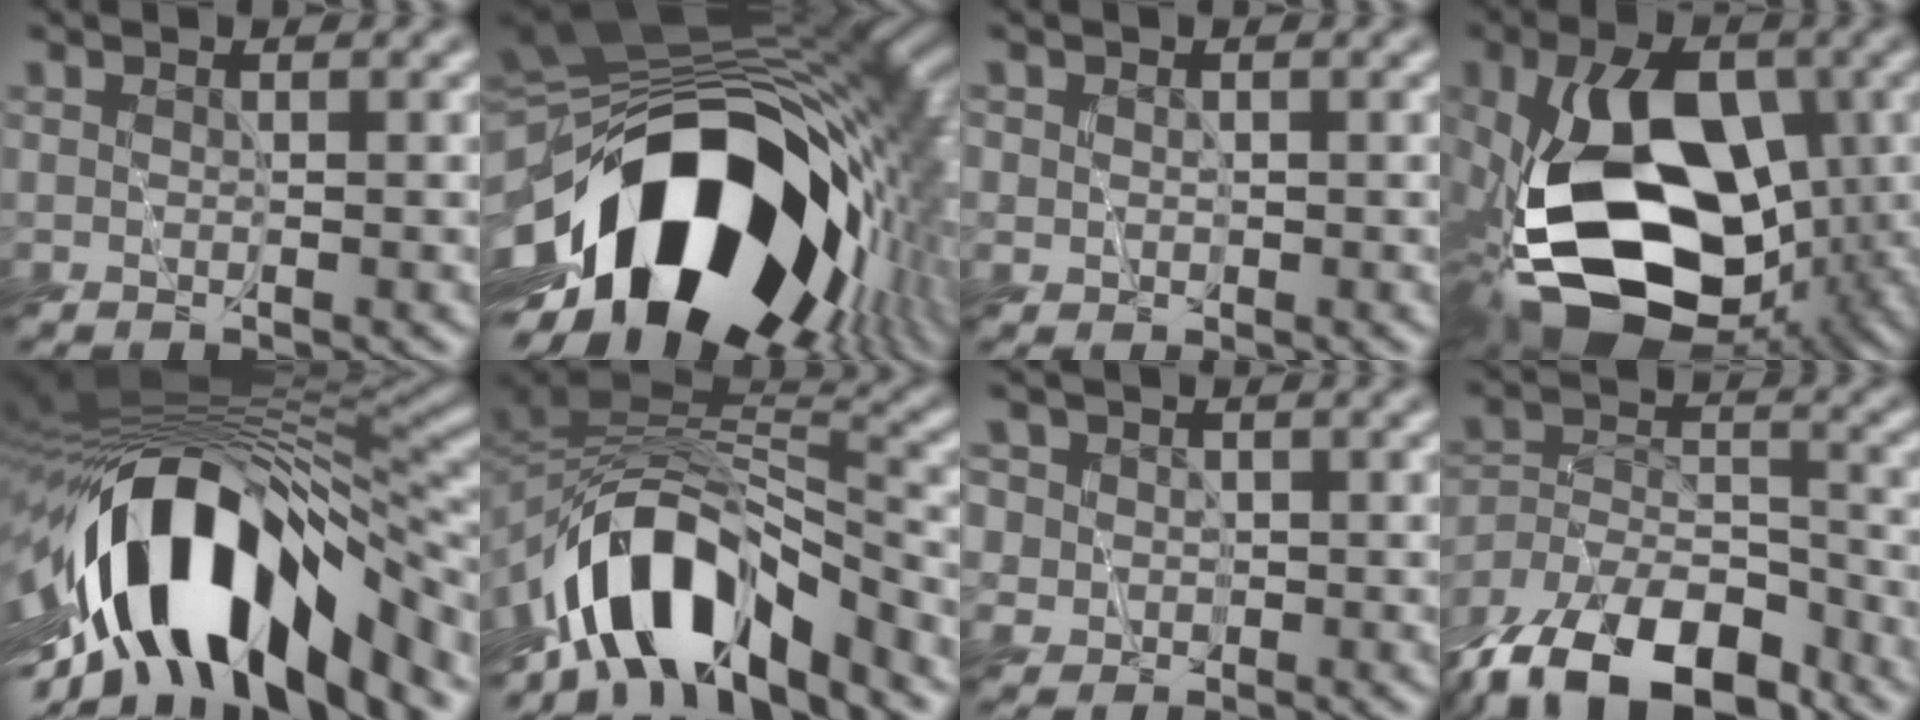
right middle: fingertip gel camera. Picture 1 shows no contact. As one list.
[{"total": 18.8, "force": [-5.2, 11.5, 13.9], "torque": [-0.243, -0.018, -0.083]}, {"total": 1.0, "force": [0.3, 0.9, 0.0], "torque": [0.004, -0.001, 0.004]}, {"total": 15.3, "force": [-3.5, 9.3, 11.6], "torque": [-0.215, -0.019, -0.057]}, {"total": 14.6, "force": [-6.2, 5.8, 11.8], "torque": [-0.200, 0.011, -0.104]}, {"total": 10.4, "force": [-6.9, 4.2, 6.5], "torque": [-0.098, 0.007, -0.131]}, {"total": 4.7, "force": [0.9, 4.4, 1.3], "torque": [-0.035, 0.023, -0.002]}, {"total": 13.5, "force": [-10.6, 5.8, 6.0], "torque": [-0.112, -0.009, -0.178]}]